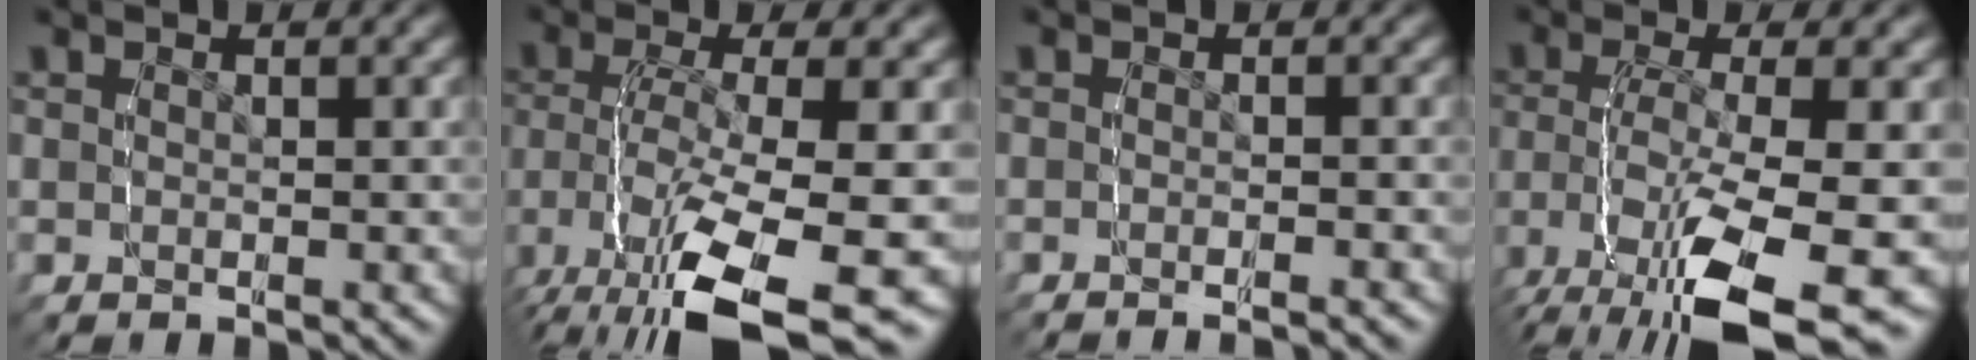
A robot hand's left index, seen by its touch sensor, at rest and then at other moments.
{"total": 8.1, "force": [-4.0, 2.3, 6.6], "torque": [-0.112, -0.020, -0.046]}
{"total": 2.0, "force": [-1.9, 0.1, 0.6], "torque": [-0.011, -0.002, -0.030]}
{"total": 7.9, "force": [-3.2, 2.7, 6.7], "torque": [-0.119, -0.017, -0.035]}